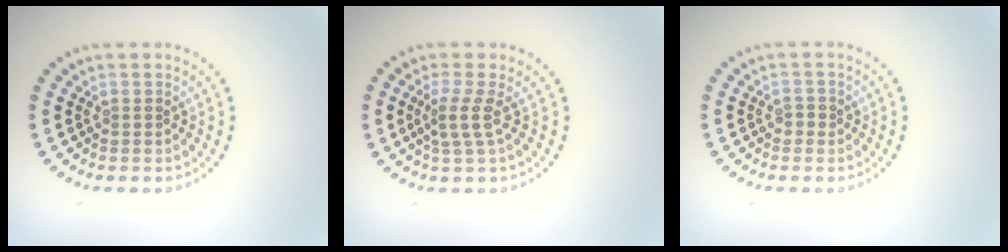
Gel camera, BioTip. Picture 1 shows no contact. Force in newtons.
{"total": 2.3, "press": 1.6, "slide": 1.6}
{"total": 1.0, "press": 1.0, "slide": 0.2}